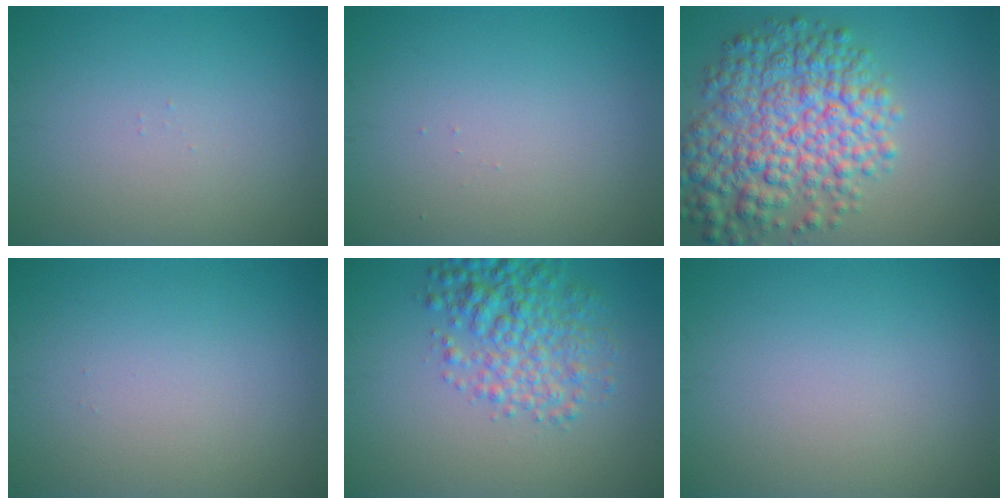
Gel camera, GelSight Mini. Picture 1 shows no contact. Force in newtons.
{"total": 0.0}
{"total": 9.0, "press": 9.0, "slide": 0.3}
{"total": 0.0}
{"total": 4.9, "press": 4.9, "slide": 0.1}
{"total": 0.0}